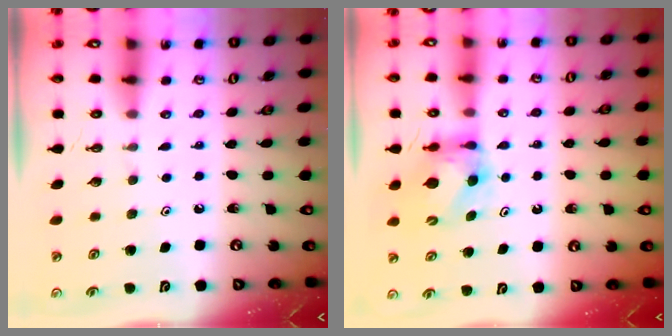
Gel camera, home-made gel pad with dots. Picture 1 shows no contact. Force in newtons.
{"total": 6.7, "press": 6.7, "slide": 0.2}